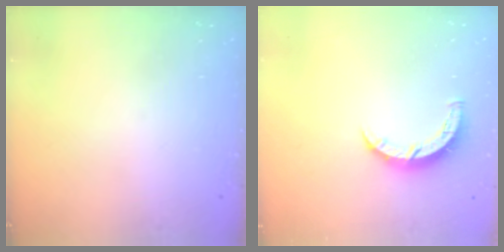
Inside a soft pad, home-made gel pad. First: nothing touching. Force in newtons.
{"total": 5.5, "press": 5.5, "slide": 0.5}